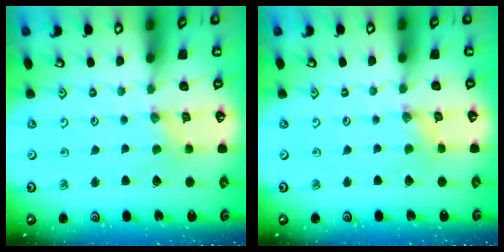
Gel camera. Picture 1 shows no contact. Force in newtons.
{"total": 1.4, "press": 1.3, "slide": 0.3}